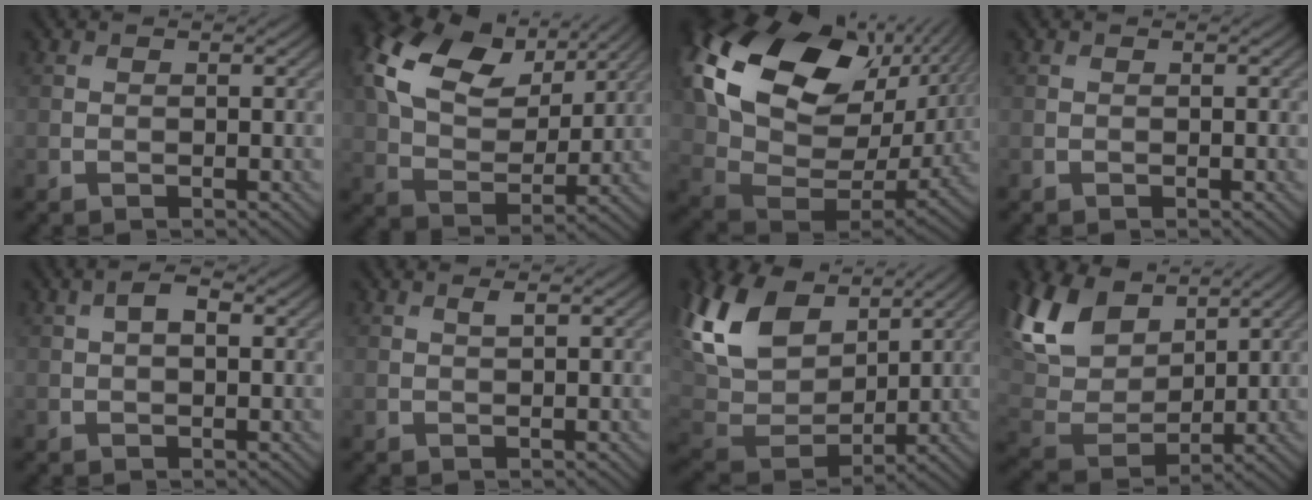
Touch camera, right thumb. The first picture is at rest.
{"total": 14.4, "force": [6.5, 8.7, 9.5], "torque": [-0.220, 0.020, 0.115]}
{"total": 20.6, "force": [7.9, 13.0, 13.8], "torque": [-0.305, 0.000, 0.162]}
{"total": 0.0}
{"total": 3.0, "force": [0.8, 1.4, 2.5], "torque": [-0.043, 0.005, 0.012]}
{"total": 0.8, "force": [0.5, 0.1, 0.7], "torque": [-0.014, 0.002, 0.010]}
{"total": 15.4, "force": [7.2, 9.6, 9.7], "torque": [-0.262, 0.035, 0.138]}
{"total": 13.2, "force": [7.4, 7.5, 8.0], "torque": [-0.223, 0.034, 0.137]}